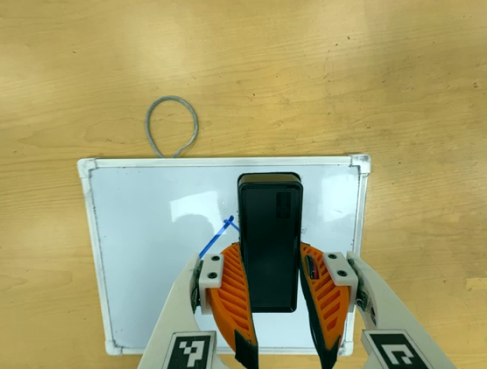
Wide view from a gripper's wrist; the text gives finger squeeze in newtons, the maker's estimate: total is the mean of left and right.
{"total": 8.7, "left": 6.3, "right": 11.2}